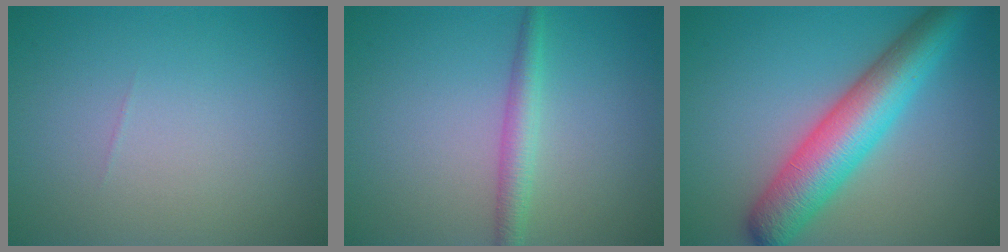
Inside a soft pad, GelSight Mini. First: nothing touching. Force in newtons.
{"total": 2.3, "press": 2.3, "slide": 0.1}
{"total": 7.9, "press": 7.9, "slide": 0.1}